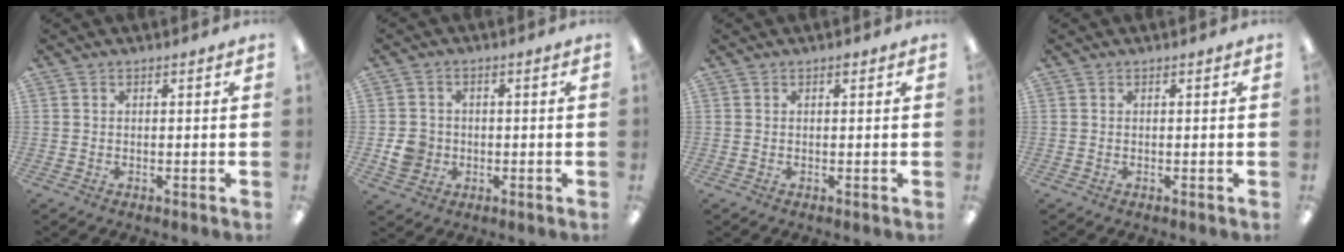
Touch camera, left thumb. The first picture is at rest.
{"total": 5.3, "force": [-1.1, 4.9, 1.7], "torque": [-0.029, 0.008, -0.018]}
{"total": 0.5, "force": [0.4, 0.1, 0.3], "torque": [-0.008, 0.002, 0.006]}
{"total": 0.0}